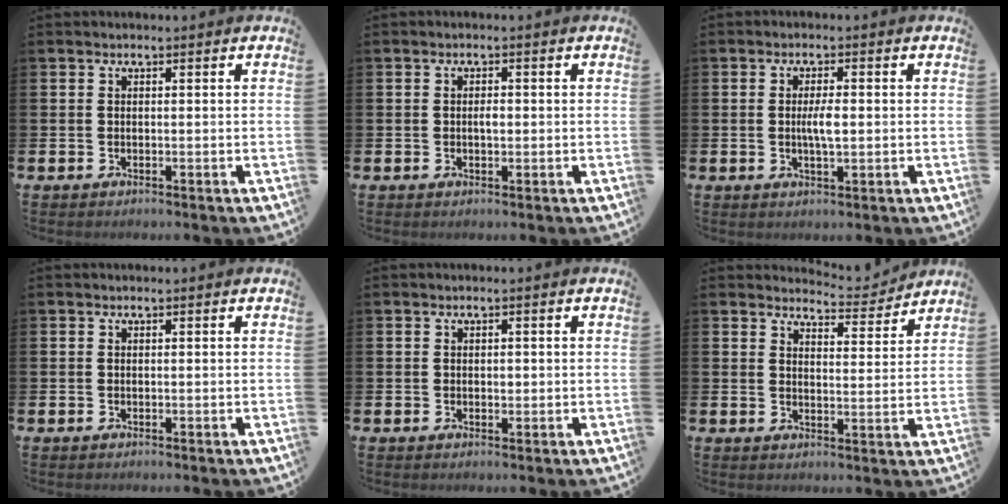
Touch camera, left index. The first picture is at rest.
{"total": 1.2, "force": [0.0, 0.6, 1.1], "torque": [-0.014, 0.002, -0.004]}
{"total": 3.2, "force": [0.0, 0.9, 3.0], "torque": [-0.050, 0.000, -0.004]}
{"total": 0.0}
{"total": 0.8, "force": [0.2, 0.6, 0.4], "torque": [0.006, -0.002, 0.000]}
{"total": 4.7, "force": [4.7, 0.6, 0.1], "torque": [0.003, -0.040, 0.079]}